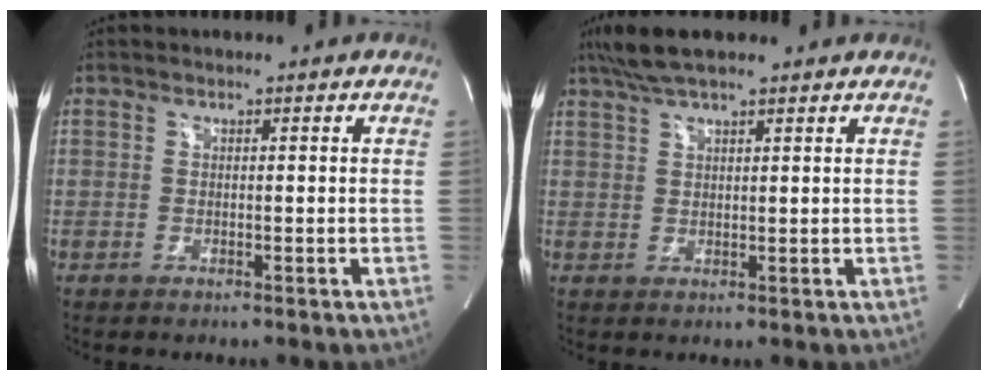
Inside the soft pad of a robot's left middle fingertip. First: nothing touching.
{"total": 6.9, "force": [5.5, 1.1, 4.1], "torque": [-0.081, 0.034, 0.097]}